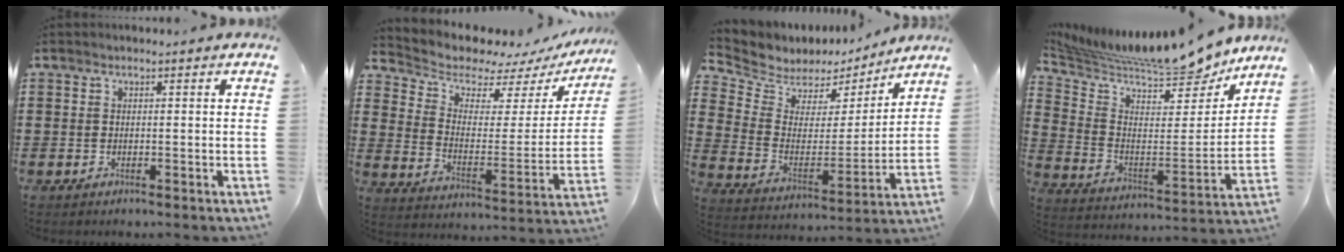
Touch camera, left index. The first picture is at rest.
{"total": 6.0, "force": [5.5, 2.3, 1.2], "torque": [-0.052, -0.044, 0.092]}
{"total": 5.4, "force": [4.6, 2.9, -0.3], "torque": [-0.035, -0.036, 0.077]}
{"total": 9.7, "force": [9.1, 0.7, 3.1], "torque": [-0.089, -0.079, 0.149]}